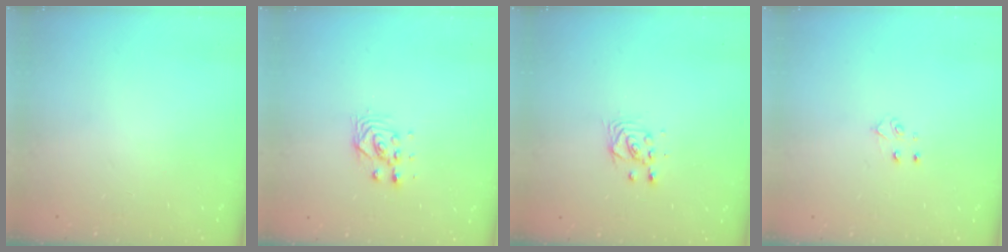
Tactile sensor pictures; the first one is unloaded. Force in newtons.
{"total": 2.9, "press": 2.8, "slide": 0.8}
{"total": 3.1, "press": 3.1, "slide": 0.3}
{"total": 3.9, "press": 3.9, "slide": 0.3}